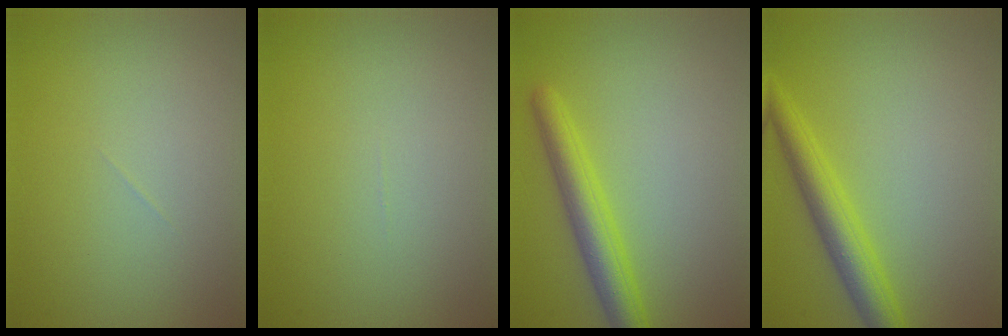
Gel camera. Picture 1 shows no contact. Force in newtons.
{"total": 0.0}
{"total": 3.9, "press": 3.9, "slide": 0.2}
{"total": 3.9, "press": 3.9, "slide": 0.1}